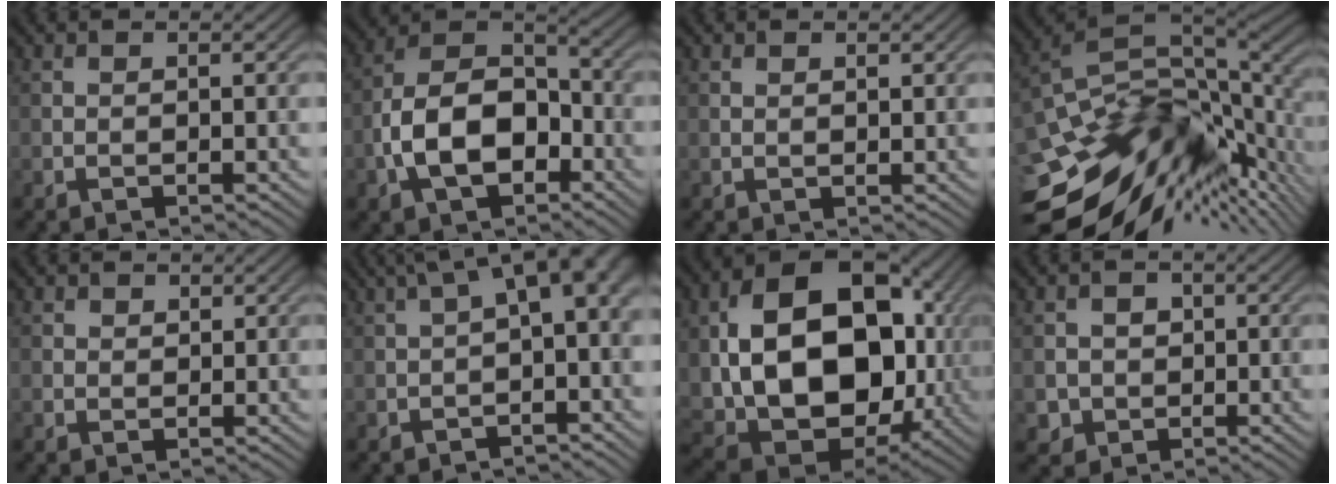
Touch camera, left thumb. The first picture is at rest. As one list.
[{"total": 11.4, "force": [-3.7, 7.0, 8.1], "torque": [-0.165, 0.005, -0.079]}, {"total": 0.7, "force": [0.5, 0.4, 0.3], "torque": [-0.005, -0.002, 0.010]}, {"total": 15.8, "force": [-5.2, 8.4, 12.3], "torque": [-0.232, -0.014, -0.085]}, {"total": 1.8, "force": [1.0, 1.4, 0.4], "torque": [-0.009, -0.004, 0.016]}, {"total": 7.7, "force": [0.9, 2.9, 7.0], "torque": [-0.099, 0.018, 0.011]}, {"total": 19.0, "force": [1.1, 13.5, 13.3], "torque": [-0.250, -0.032, 0.044]}, {"total": 3.0, "force": [-0.1, 2.9, 0.7], "torque": [-0.015, -0.006, -0.003]}]